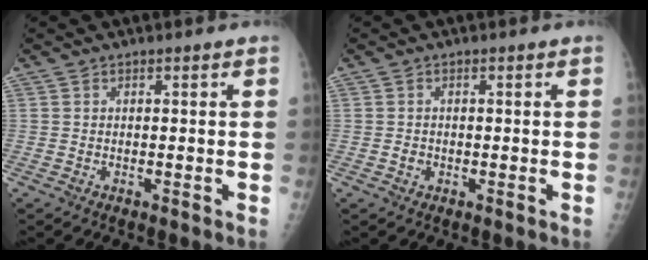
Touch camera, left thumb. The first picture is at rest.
{"total": 1.3, "force": [-0.3, 1.1, 0.5], "torque": [-0.003, 0.004, -0.004]}